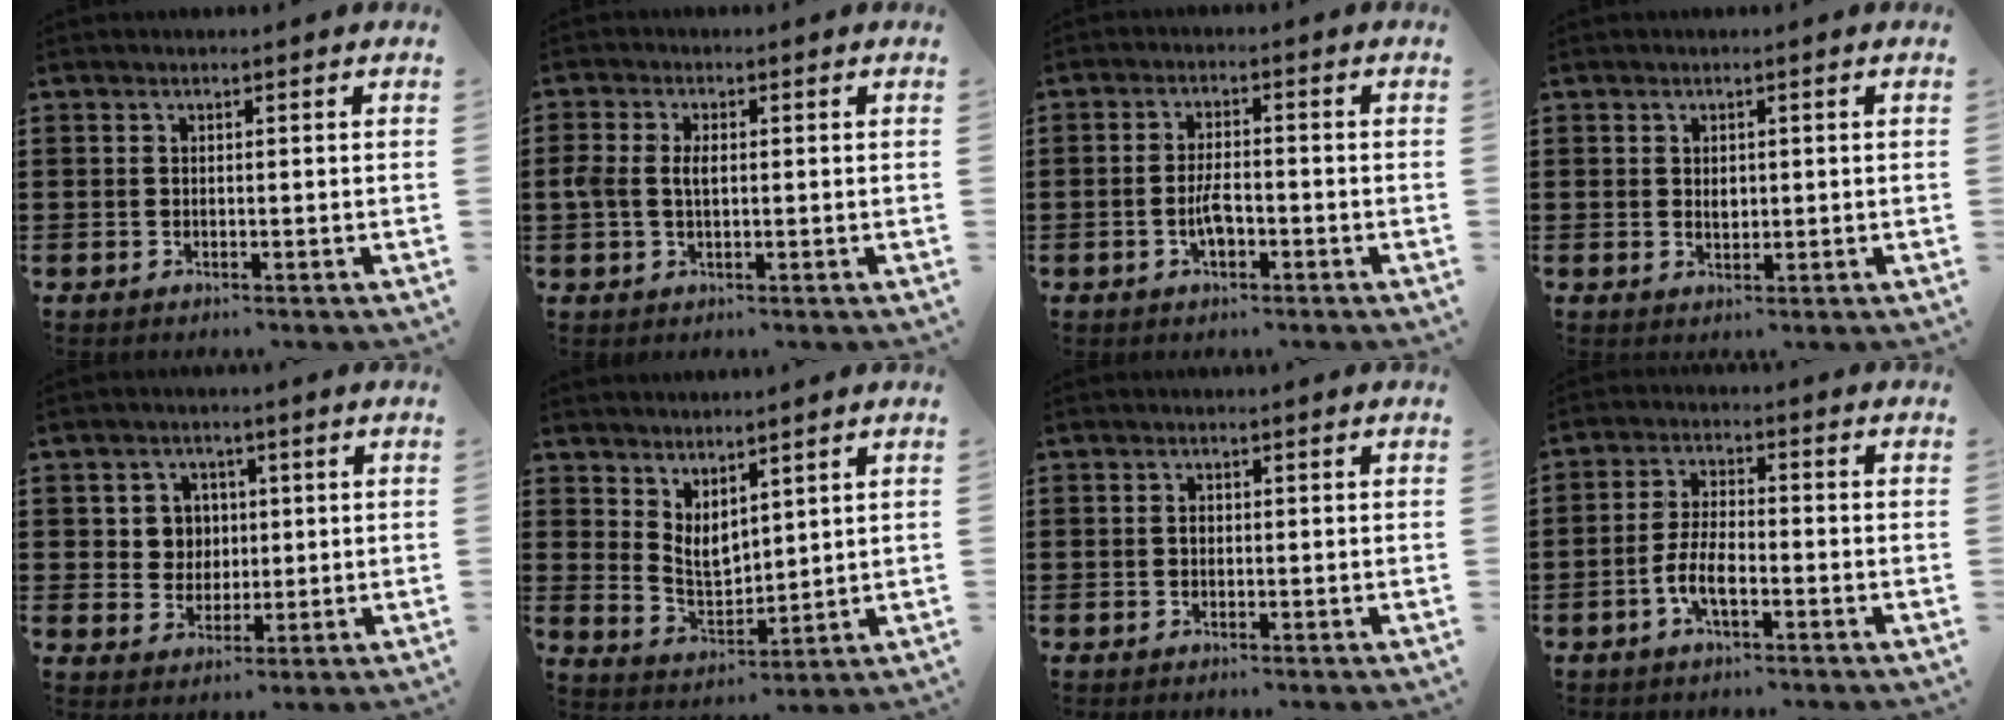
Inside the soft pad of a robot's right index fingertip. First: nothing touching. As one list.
[{"total": 3.3, "force": [0.1, 2.0, 2.7], "torque": [-0.077, 0.001, -0.007]}, {"total": 4.1, "force": [-1.3, 1.5, 3.5], "torque": [-0.076, -0.001, -0.026]}, {"total": 1.6, "force": [0.3, 1.0, 1.2], "torque": [-0.024, 0.005, 0.005]}, {"total": 4.6, "force": [0.9, 4.3, 1.3], "torque": [-0.044, 0.014, 0.015]}, {"total": 4.3, "force": [3.3, 2.1, 1.9], "torque": [-0.048, -0.010, 0.062]}, {"total": 0.9, "force": [-0.1, 0.6, 0.7], "torque": [-0.014, 0.002, -0.001]}, {"total": 5.4, "force": [-2.4, 1.7, 4.6], "torque": [-0.113, -0.007, -0.051]}]